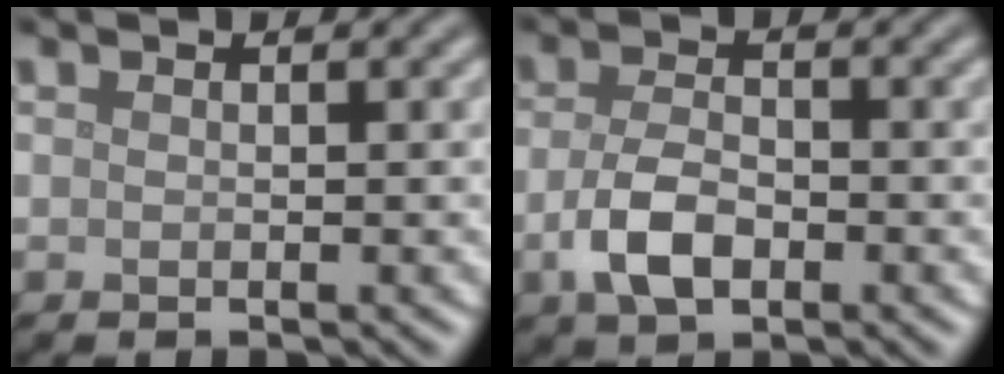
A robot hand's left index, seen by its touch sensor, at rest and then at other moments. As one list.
[{"total": 3.9, "force": [-1.3, 2.1, 3.0], "torque": [-0.065, -0.003, -0.030]}]